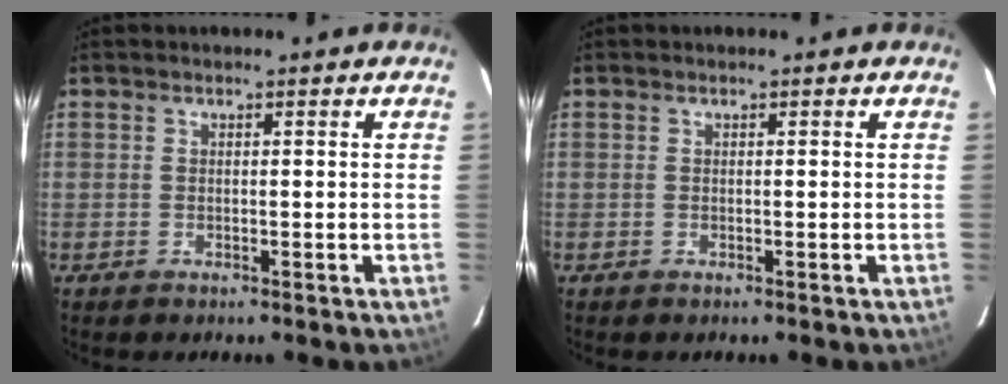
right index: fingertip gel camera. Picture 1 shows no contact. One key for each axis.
{"total": 0.0}